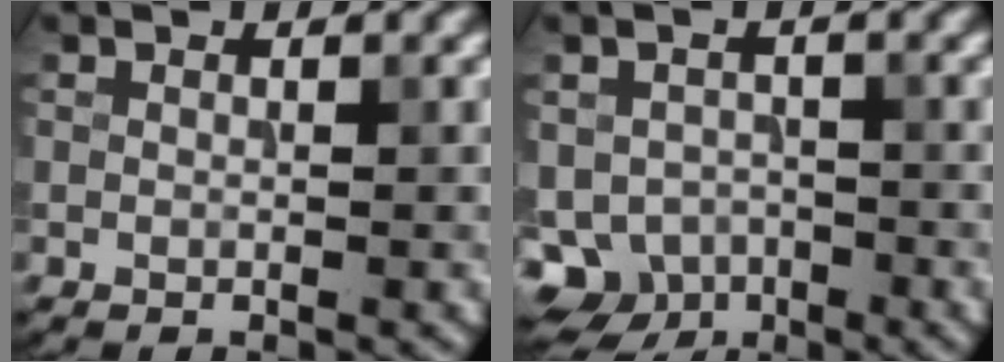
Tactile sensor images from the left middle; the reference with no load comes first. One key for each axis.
{"total": 5.5, "fx": -3.0, "fy": 4.0, "fz": 2.3, "tx": -0.039, "ty": -0.015, "tz": -0.052}